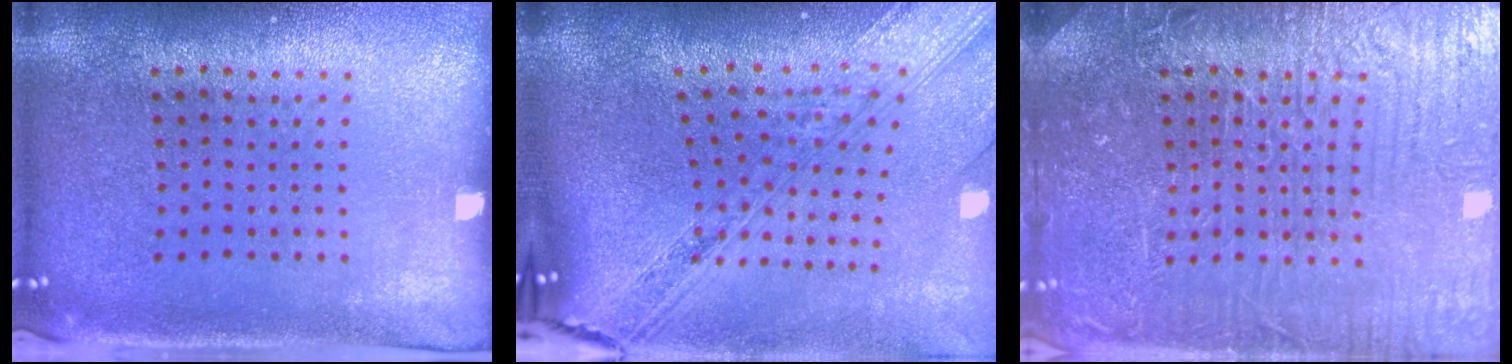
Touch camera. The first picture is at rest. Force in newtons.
{"total": 4.1, "press": 2.9, "slide": 2.9}
{"total": 7.7, "press": 7.6, "slide": 1.0}